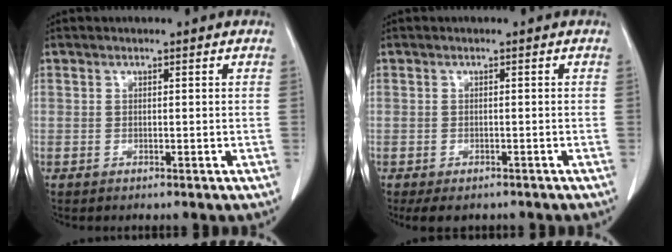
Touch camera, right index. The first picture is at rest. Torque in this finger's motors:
{"motor_torque": [0.09, -0.15, -0.16, -0.04]}